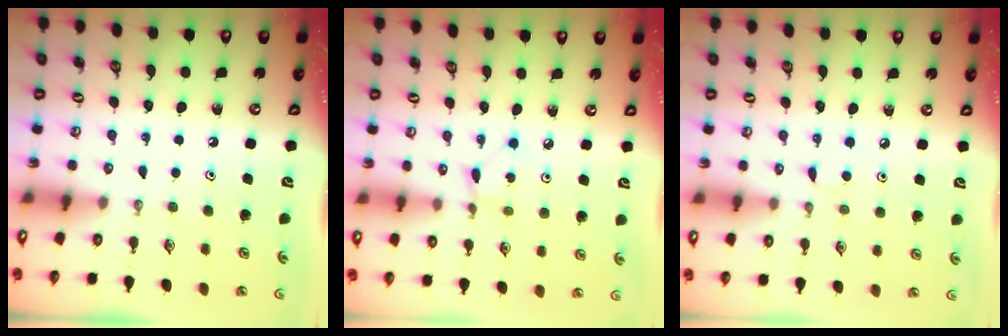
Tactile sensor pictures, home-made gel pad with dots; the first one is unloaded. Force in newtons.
{"total": 1.3, "press": 1.3, "slide": 0.1}
{"total": 3.3, "press": 3.2, "slide": 0.4}